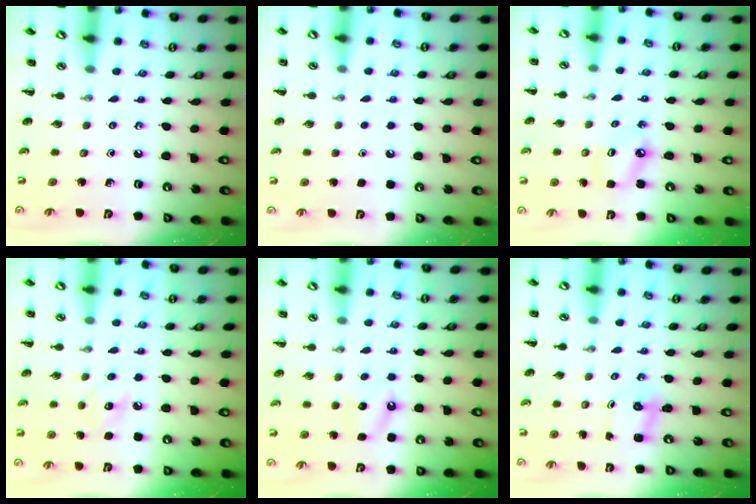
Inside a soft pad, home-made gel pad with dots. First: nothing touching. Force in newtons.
{"total": 1.8, "press": 1.8, "slide": 0.1}
{"total": 3.6, "press": 3.5, "slide": 0.5}
{"total": 7.5, "press": 7.3, "slide": 1.7}
{"total": 4.8, "press": 4.7, "slide": 1.2}
{"total": 2.0, "press": 1.9, "slide": 0.7}